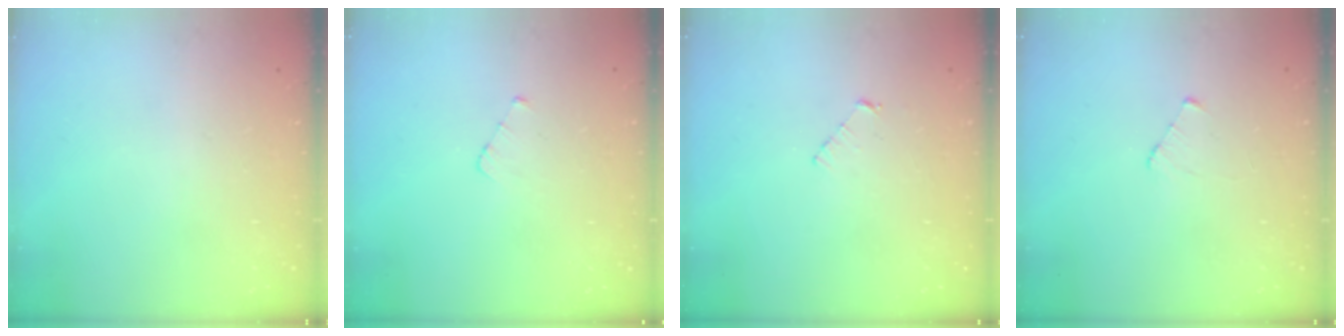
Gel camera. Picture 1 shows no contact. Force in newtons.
{"total": 2.7, "press": 2.7, "slide": 0.3}
{"total": 3.4, "press": 3.4, "slide": 0.3}
{"total": 3.0, "press": 2.9, "slide": 0.3}